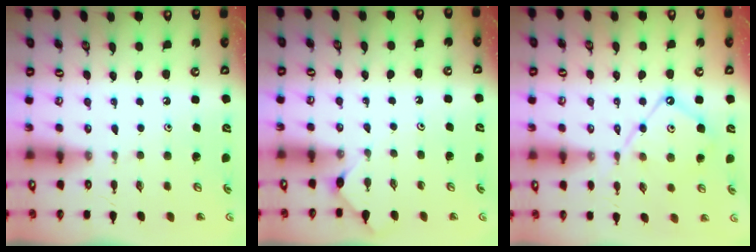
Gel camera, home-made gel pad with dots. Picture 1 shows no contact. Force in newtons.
{"total": 2.4, "press": 2.4, "slide": 0.3}
{"total": 10.5, "press": 10.5, "slide": 1.0}